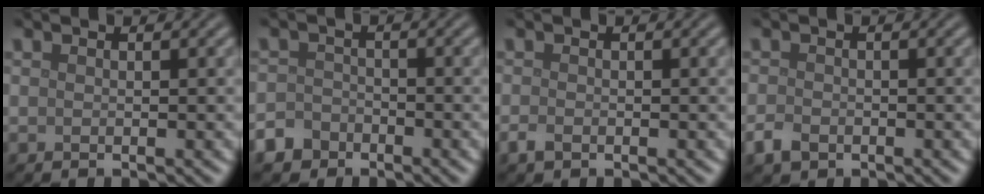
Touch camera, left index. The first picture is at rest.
{"total": 3.0, "force": [-2.2, 2.0, 0.4], "torque": [0.007, 0.001, -0.047]}
{"total": 1.0, "force": [-0.5, 0.6, 0.6], "torque": [-0.013, -0.003, -0.011]}
{"total": 1.6, "force": [-0.9, 1.1, 0.8], "torque": [-0.014, -0.002, -0.021]}